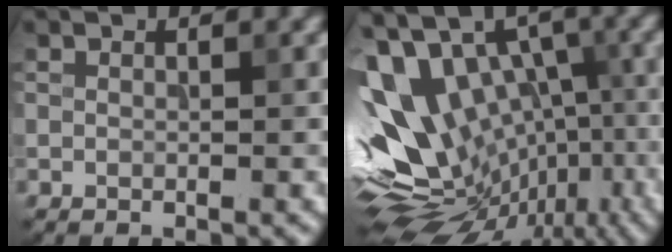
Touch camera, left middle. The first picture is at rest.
{"total": 14.1, "force": [-1.6, 9.6, 10.2], "torque": [-0.163, 0.011, -0.007]}